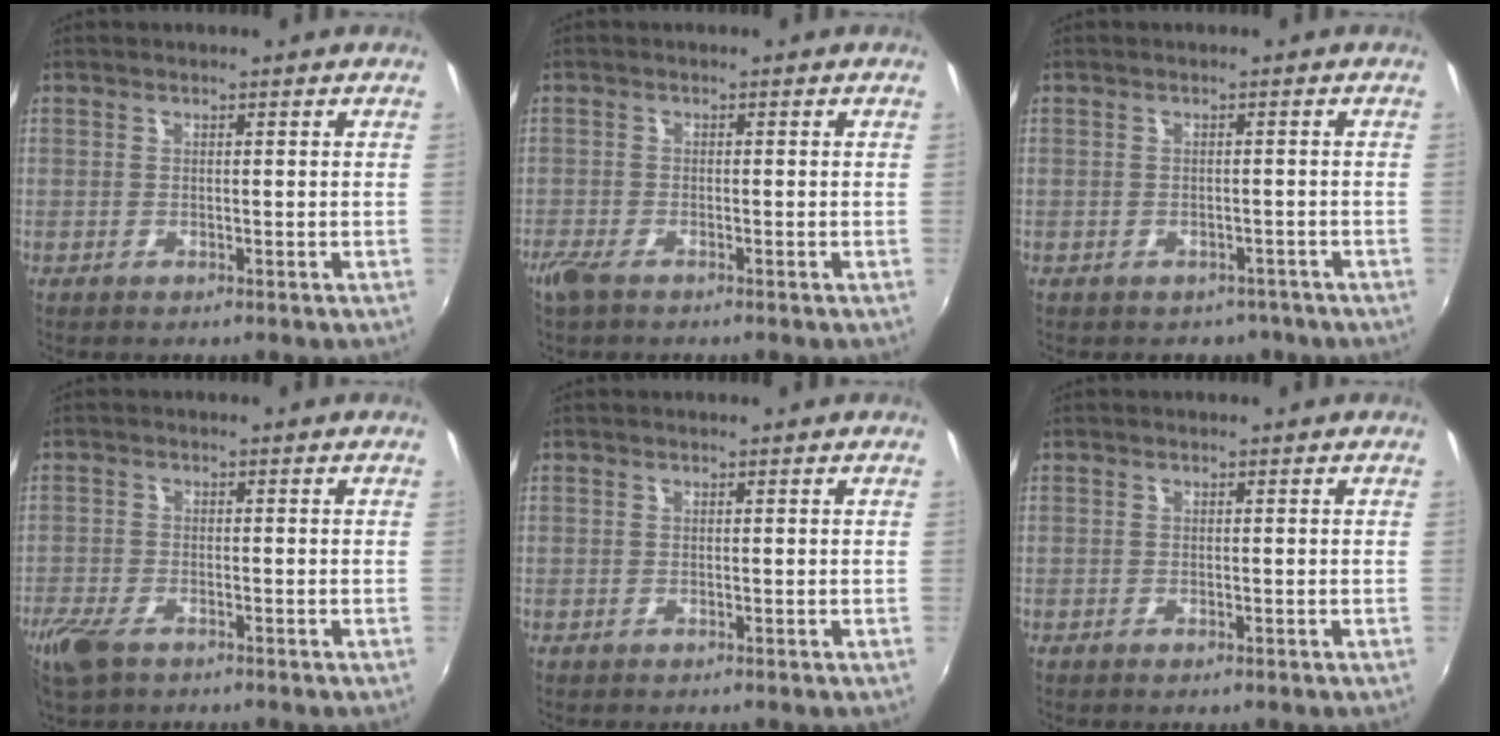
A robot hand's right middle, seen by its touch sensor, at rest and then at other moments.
{"total": 3.0, "force": [-2.2, 0.9, 1.8], "torque": [-0.043, -0.009, -0.046]}
{"total": 4.3, "force": [-3.0, 2.8, 1.1], "torque": [-0.021, -0.002, -0.032]}
{"total": 6.1, "force": [-4.2, 2.5, 3.6], "torque": [-0.096, -0.018, -0.083]}
{"total": 0.0}
{"total": 0.5, "force": [-0.4, 0.2, 0.3], "torque": [-0.005, -0.003, -0.008]}